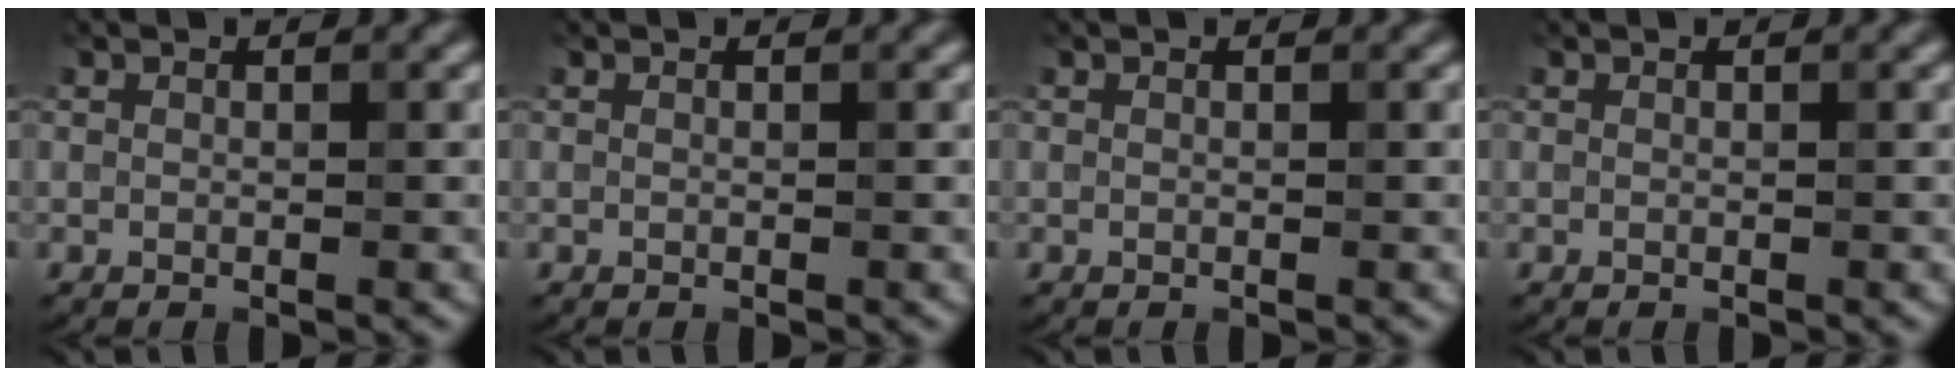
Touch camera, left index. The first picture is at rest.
{"total": 0.0}
{"total": 0.0}
{"total": 0.0}